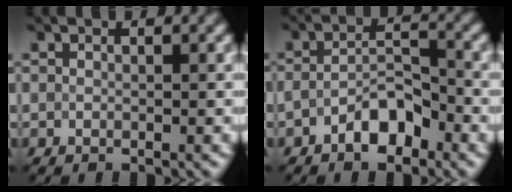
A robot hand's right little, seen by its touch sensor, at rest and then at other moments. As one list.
[{"total": 3.3, "force": [-2.0, 1.3, 2.2], "torque": [-0.037, 0.009, -0.037]}]